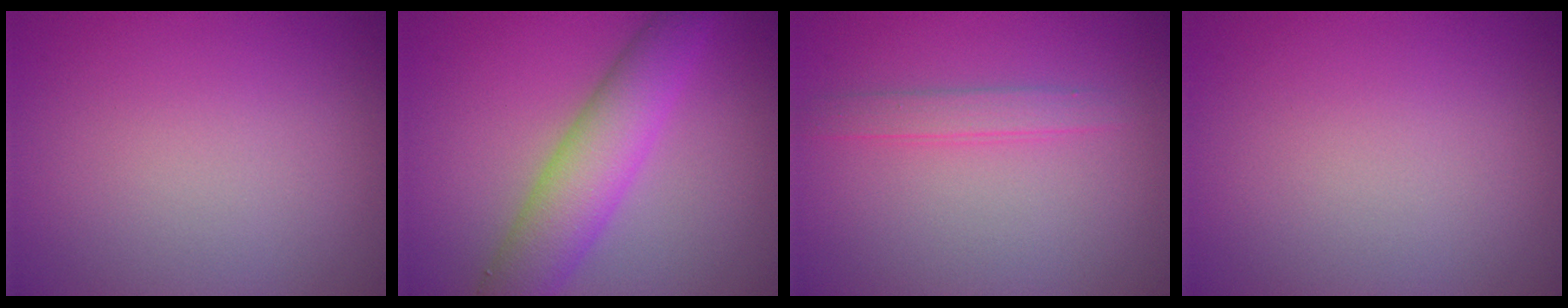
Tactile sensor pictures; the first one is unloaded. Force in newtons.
{"total": 6.1, "press": 6.1, "slide": 0.2}
{"total": 1.7, "press": 1.7, "slide": 0.1}
{"total": 0.0}